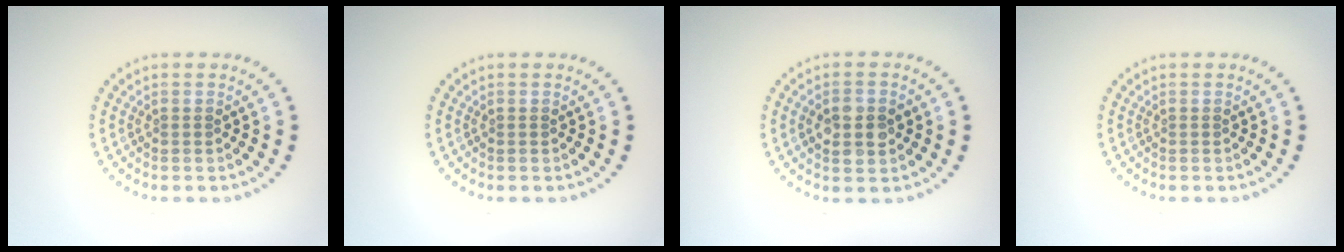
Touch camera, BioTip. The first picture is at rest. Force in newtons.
{"total": 0.0}
{"total": 3.6, "press": 3.6, "slide": 0.1}
{"total": 0.0}